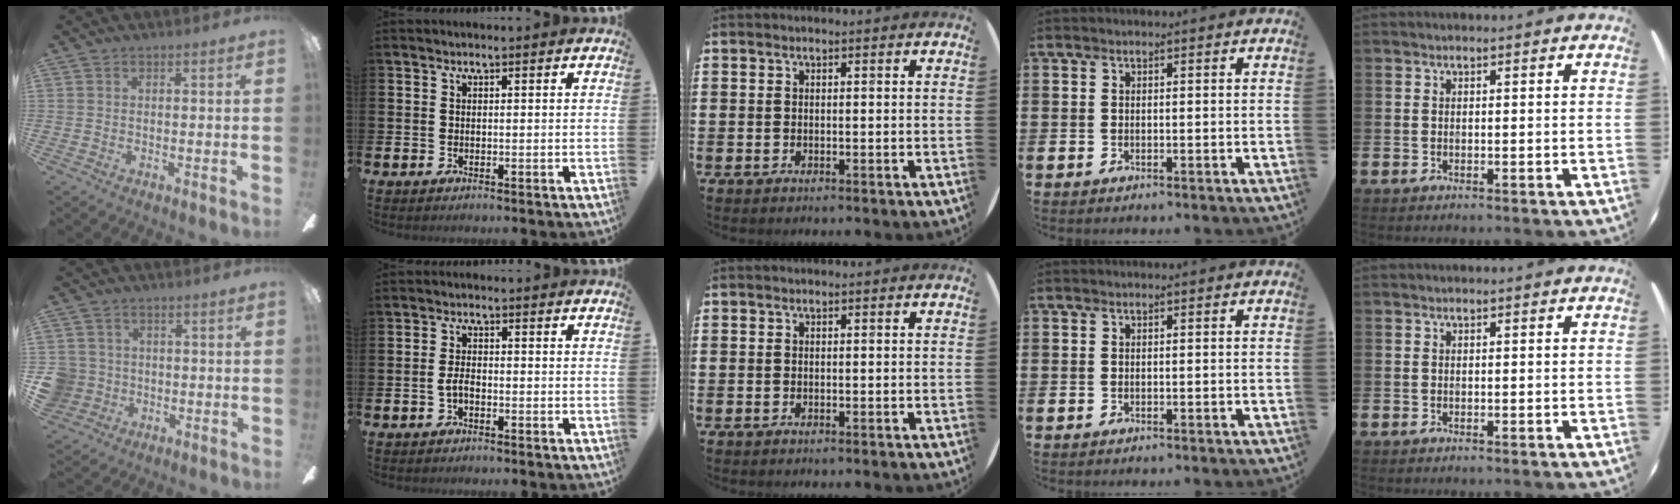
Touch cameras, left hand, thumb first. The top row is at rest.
{"thumb": {"total": 6.1, "force": [-0.4, 6.0, 1.2], "torque": [-0.048, 0.011, -0.005]}, "index": {"total": 1.9, "force": [-0.7, 1.0, 1.5], "torque": [-0.028, 0.002, -0.014]}}